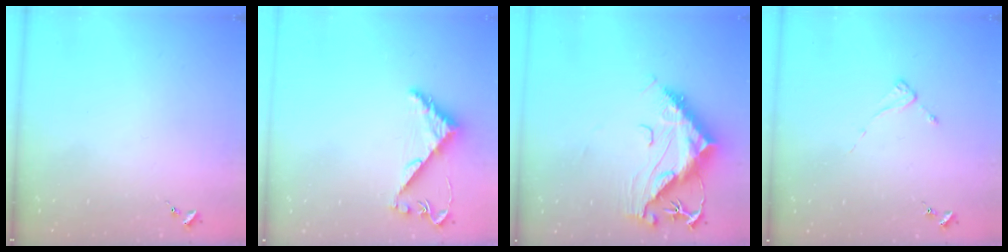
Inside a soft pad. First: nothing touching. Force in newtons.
{"total": 5.2, "press": 5.2, "slide": 0.4}
{"total": 14.6, "press": 14.5, "slide": 1.5}
{"total": 2.0, "press": 2.0, "slide": 0.3}